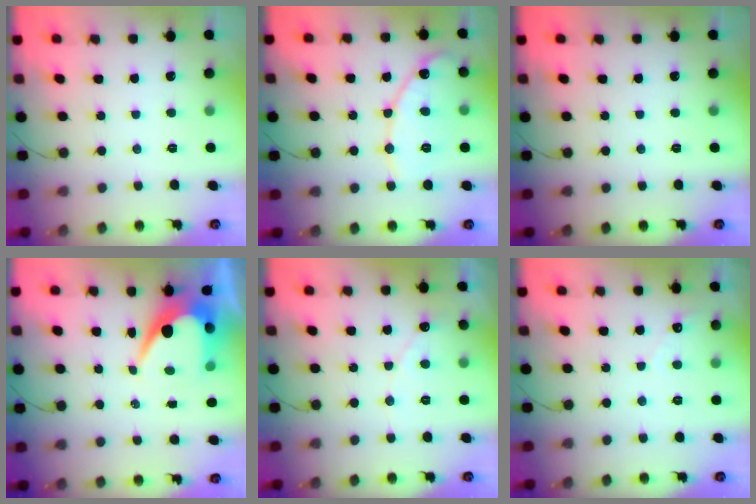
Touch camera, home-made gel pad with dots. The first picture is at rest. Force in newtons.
{"total": 12.2, "press": 12.1, "slide": 1.0}
{"total": 0.0}
{"total": 8.2, "press": 8.2, "slide": 0.5}
{"total": 4.5, "press": 4.5, "slide": 0.4}
{"total": 1.7, "press": 1.7, "slide": 0.1}